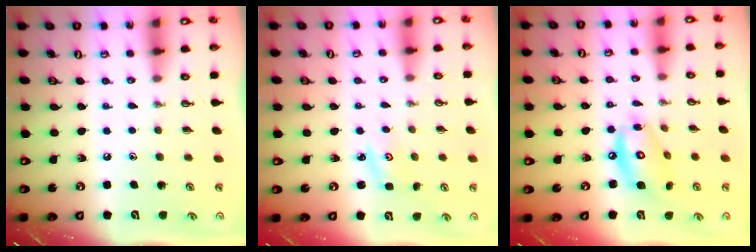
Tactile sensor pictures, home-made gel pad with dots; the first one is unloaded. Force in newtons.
{"total": 3.0, "press": 2.9, "slide": 0.4}
{"total": 12.8, "press": 12.8, "slide": 1.2}